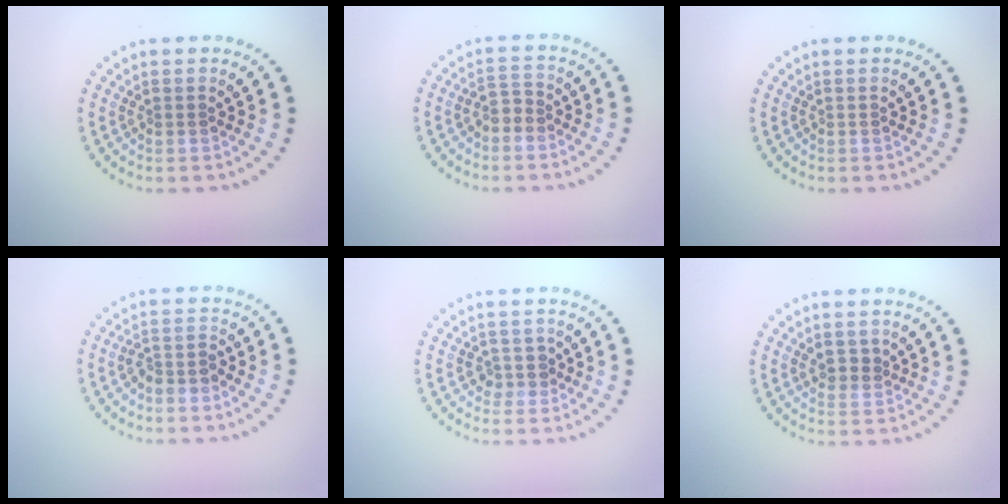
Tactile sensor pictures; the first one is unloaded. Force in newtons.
{"total": 1.6, "press": 1.4, "slide": 0.8}
{"total": 0.0}
{"total": 1.9, "press": 1.6, "slide": 1.1}
{"total": 1.5, "press": 1.3, "slide": 0.8}
{"total": 1.4, "press": 1.1, "slide": 0.8}